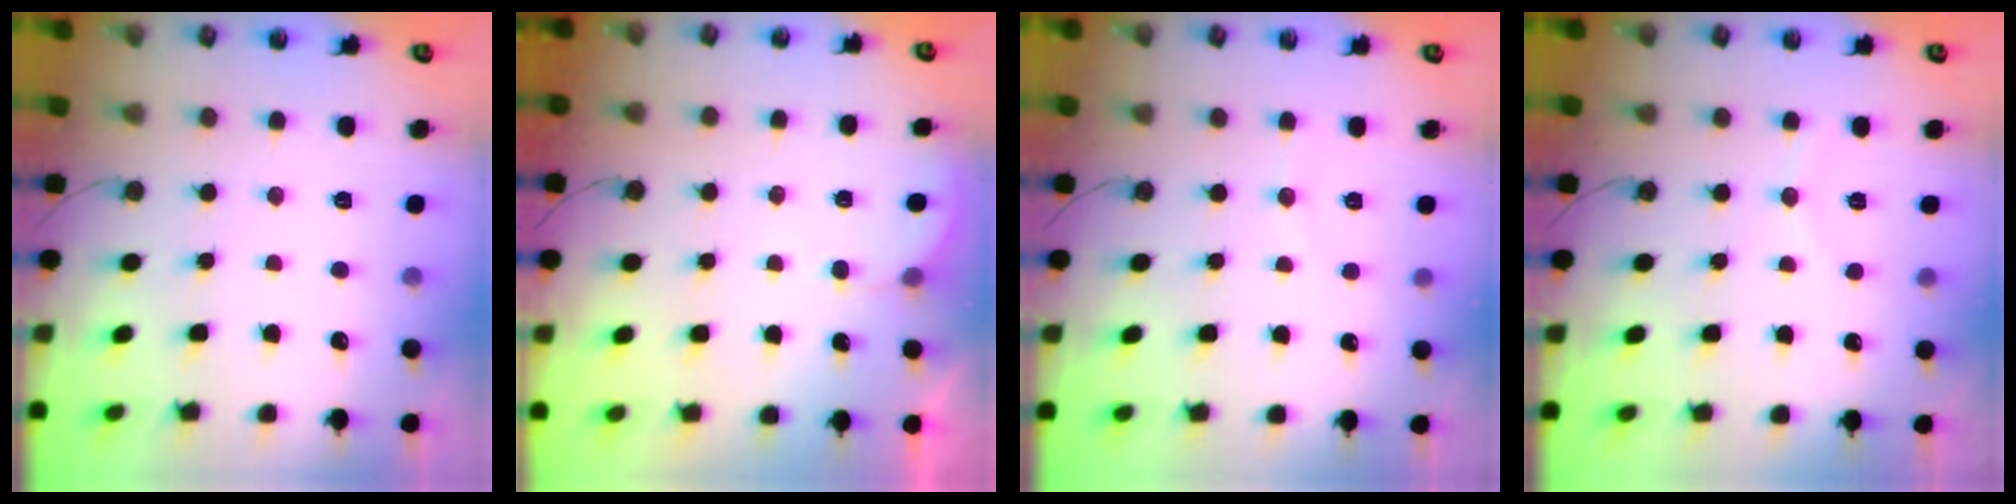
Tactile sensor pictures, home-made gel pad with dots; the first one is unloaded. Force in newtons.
{"total": 2.9, "press": 2.9, "slide": 0.3}
{"total": 3.8, "press": 3.8, "slide": 0.5}
{"total": 3.7, "press": 3.7, "slide": 0.2}